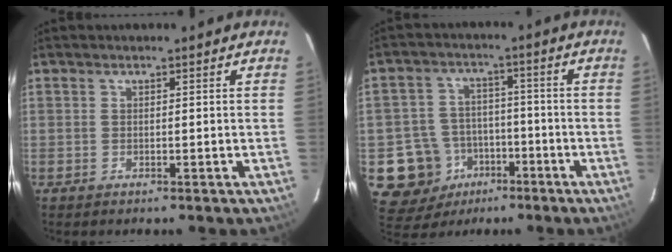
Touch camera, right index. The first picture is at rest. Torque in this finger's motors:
{"motor_torque": [-0.22, -0.25, -0.74, -0.21]}